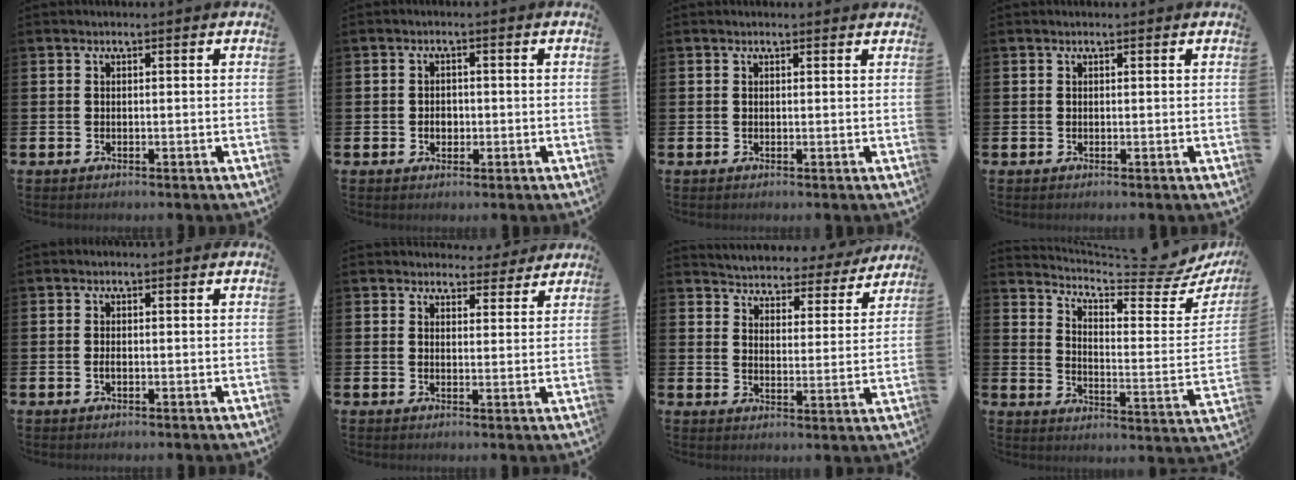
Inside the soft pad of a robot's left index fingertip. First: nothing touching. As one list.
[{"total": 1.9, "force": [-0.3, 1.5, 1.1], "torque": [-0.008, 0.002, -0.010]}, {"total": 0.5, "force": [0.5, 0.1, 0.1], "torque": [0.002, -0.001, 0.008]}, {"total": 0.0}, {"total": 0.8, "force": [-0.2, 0.4, 0.7], "torque": [-0.017, 0.002, -0.004]}, {"total": 3.8, "force": [3.6, 1.2, -0.1], "torque": [0.001, -0.020, 0.064]}, {"total": 4.3, "force": [4.2, 0.9, -0.1], "torque": [-0.018, -0.041, 0.067]}, {"total": 6.5, "force": [5.9, 1.0, 2.6], "torque": [-0.058, -0.060, 0.094]}]